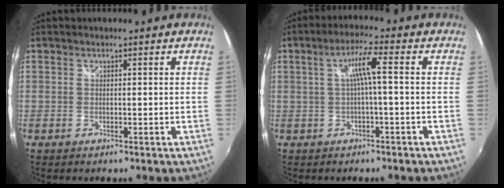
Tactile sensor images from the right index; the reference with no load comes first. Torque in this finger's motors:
{"motor_torque": [0.79, 0.10, 0.40, 0.09]}